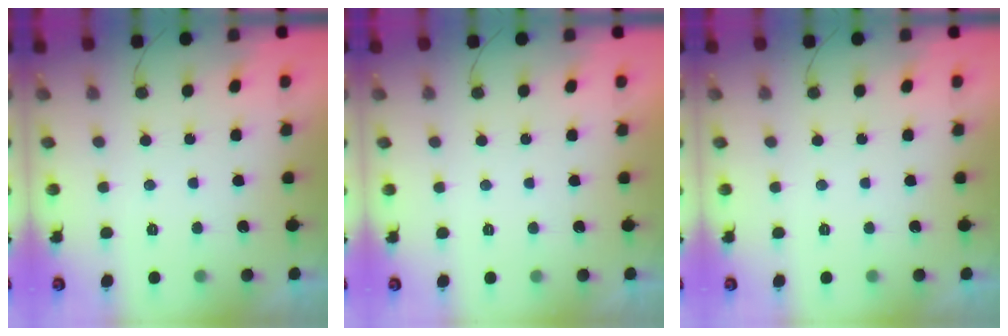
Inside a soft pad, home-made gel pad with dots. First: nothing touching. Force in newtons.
{"total": 1.7, "press": 1.7, "slide": 0.1}
{"total": 0.0}